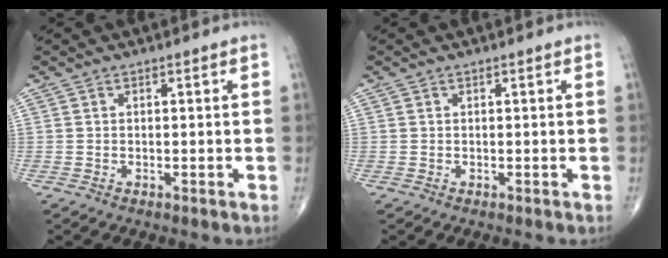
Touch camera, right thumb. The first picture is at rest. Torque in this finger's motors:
{"motor_torque": [-0.06, 0.26, 0.24, 0.13, 0.01]}